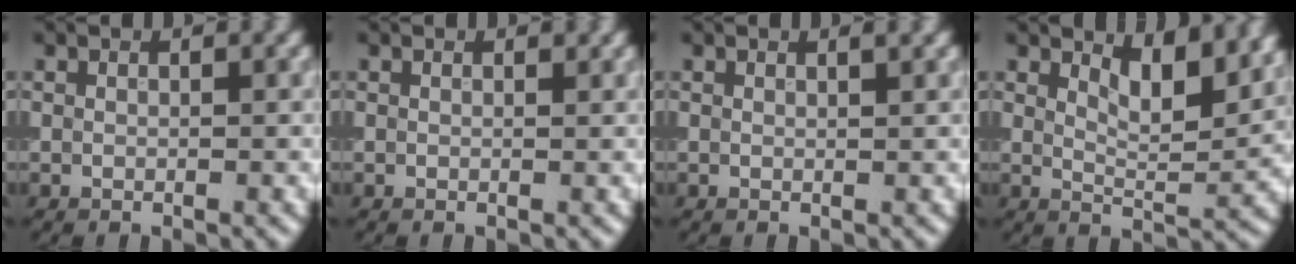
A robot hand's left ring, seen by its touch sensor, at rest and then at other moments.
{"total": 0.0}
{"total": 0.7, "force": [0.5, 0.2, 0.5], "torque": [0.000, 0.001, 0.008]}
{"total": 4.8, "force": [2.9, 1.7, 3.5], "torque": [-0.061, -0.008, 0.045]}